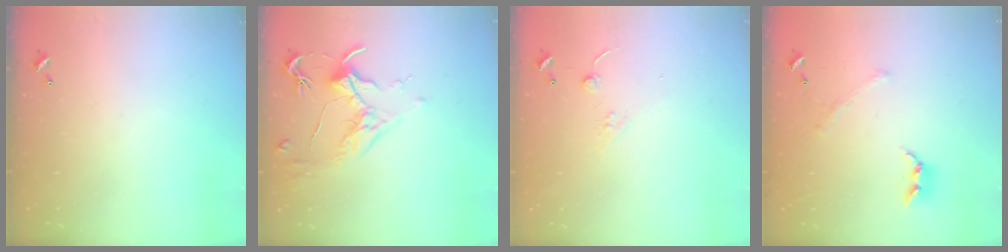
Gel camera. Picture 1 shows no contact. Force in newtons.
{"total": 1.8, "press": 1.5, "slide": 0.9}
{"total": 7.1, "press": 7.1, "slide": 0.6}
{"total": 2.3, "press": 2.0, "slide": 1.0}